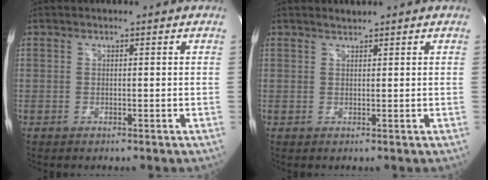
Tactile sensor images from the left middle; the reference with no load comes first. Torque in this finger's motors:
{"motor_torque": [0.13, 0.03, -0.09, 0.01]}